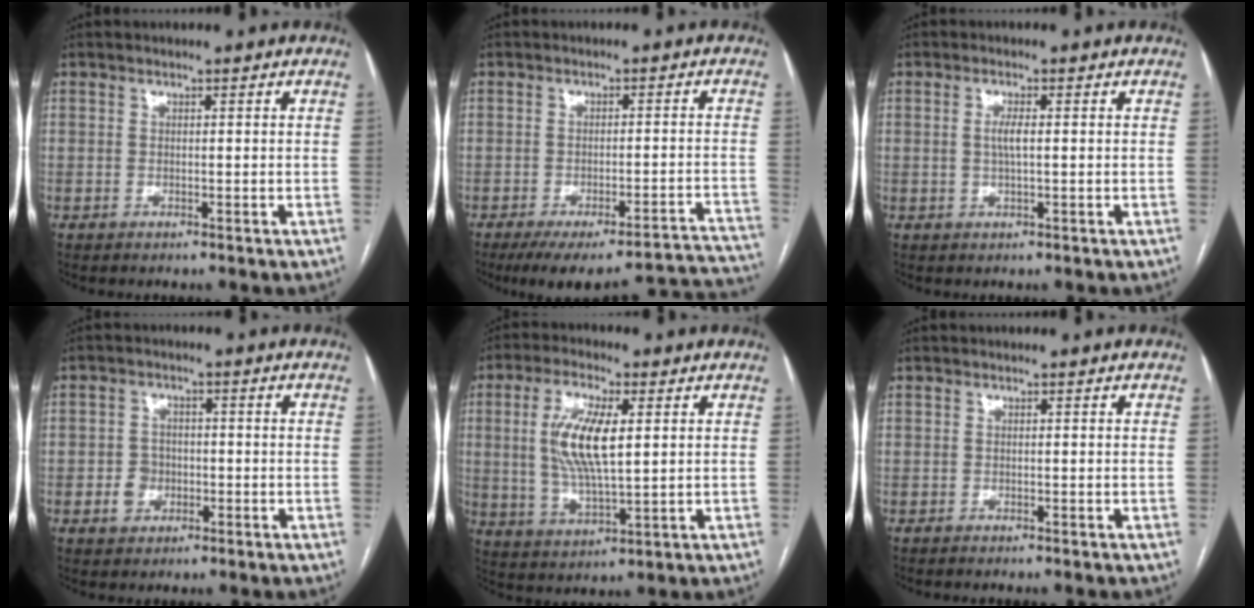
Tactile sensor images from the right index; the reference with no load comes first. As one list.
[{"total": 20.5, "force": [-19.4, 1.7, 6.4], "torque": [-0.019, 0.001, -0.238]}, {"total": 2.3, "force": [0.1, 0.2, 2.3], "torque": [-0.048, -0.001, 0.003]}, {"total": 3.6, "force": [-1.2, 3.1, 1.5], "torque": [-0.024, 0.008, -0.014]}, {"total": 10.5, "force": [2.0, 2.8, 9.9], "torque": [-0.205, 0.001, 0.041]}, {"total": 1.2, "force": [-1.0, -0.1, 0.5], "torque": [-0.005, 0.001, -0.013]}]